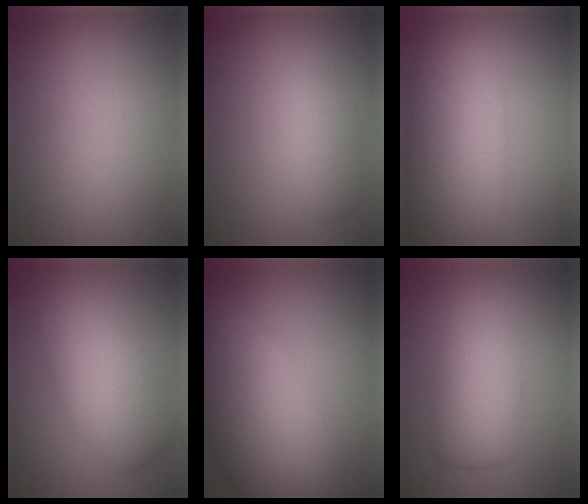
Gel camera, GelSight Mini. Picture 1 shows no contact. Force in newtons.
{"total": 2.9, "press": 2.9, "slide": 0.1}
{"total": 9.2, "press": 9.2, "slide": 0.2}
{"total": 5.9, "press": 5.9, "slide": 0.0}
{"total": 10.3, "press": 10.3, "slide": 0.4}
{"total": 5.0, "press": 5.0, "slide": 0.1}